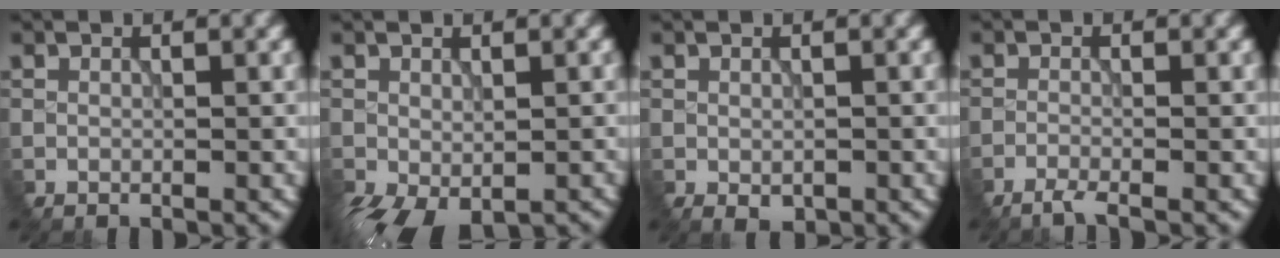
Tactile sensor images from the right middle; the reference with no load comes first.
{"total": 6.6, "force": [-3.8, 3.3, 4.3], "torque": [-0.087, -0.038, -0.044]}
{"total": 1.2, "force": [-0.6, 0.8, 0.7], "torque": [-0.008, -0.008, -0.004]}
{"total": 2.1, "force": [-1.9, -0.2, 0.8], "torque": [-0.009, -0.003, -0.043]}